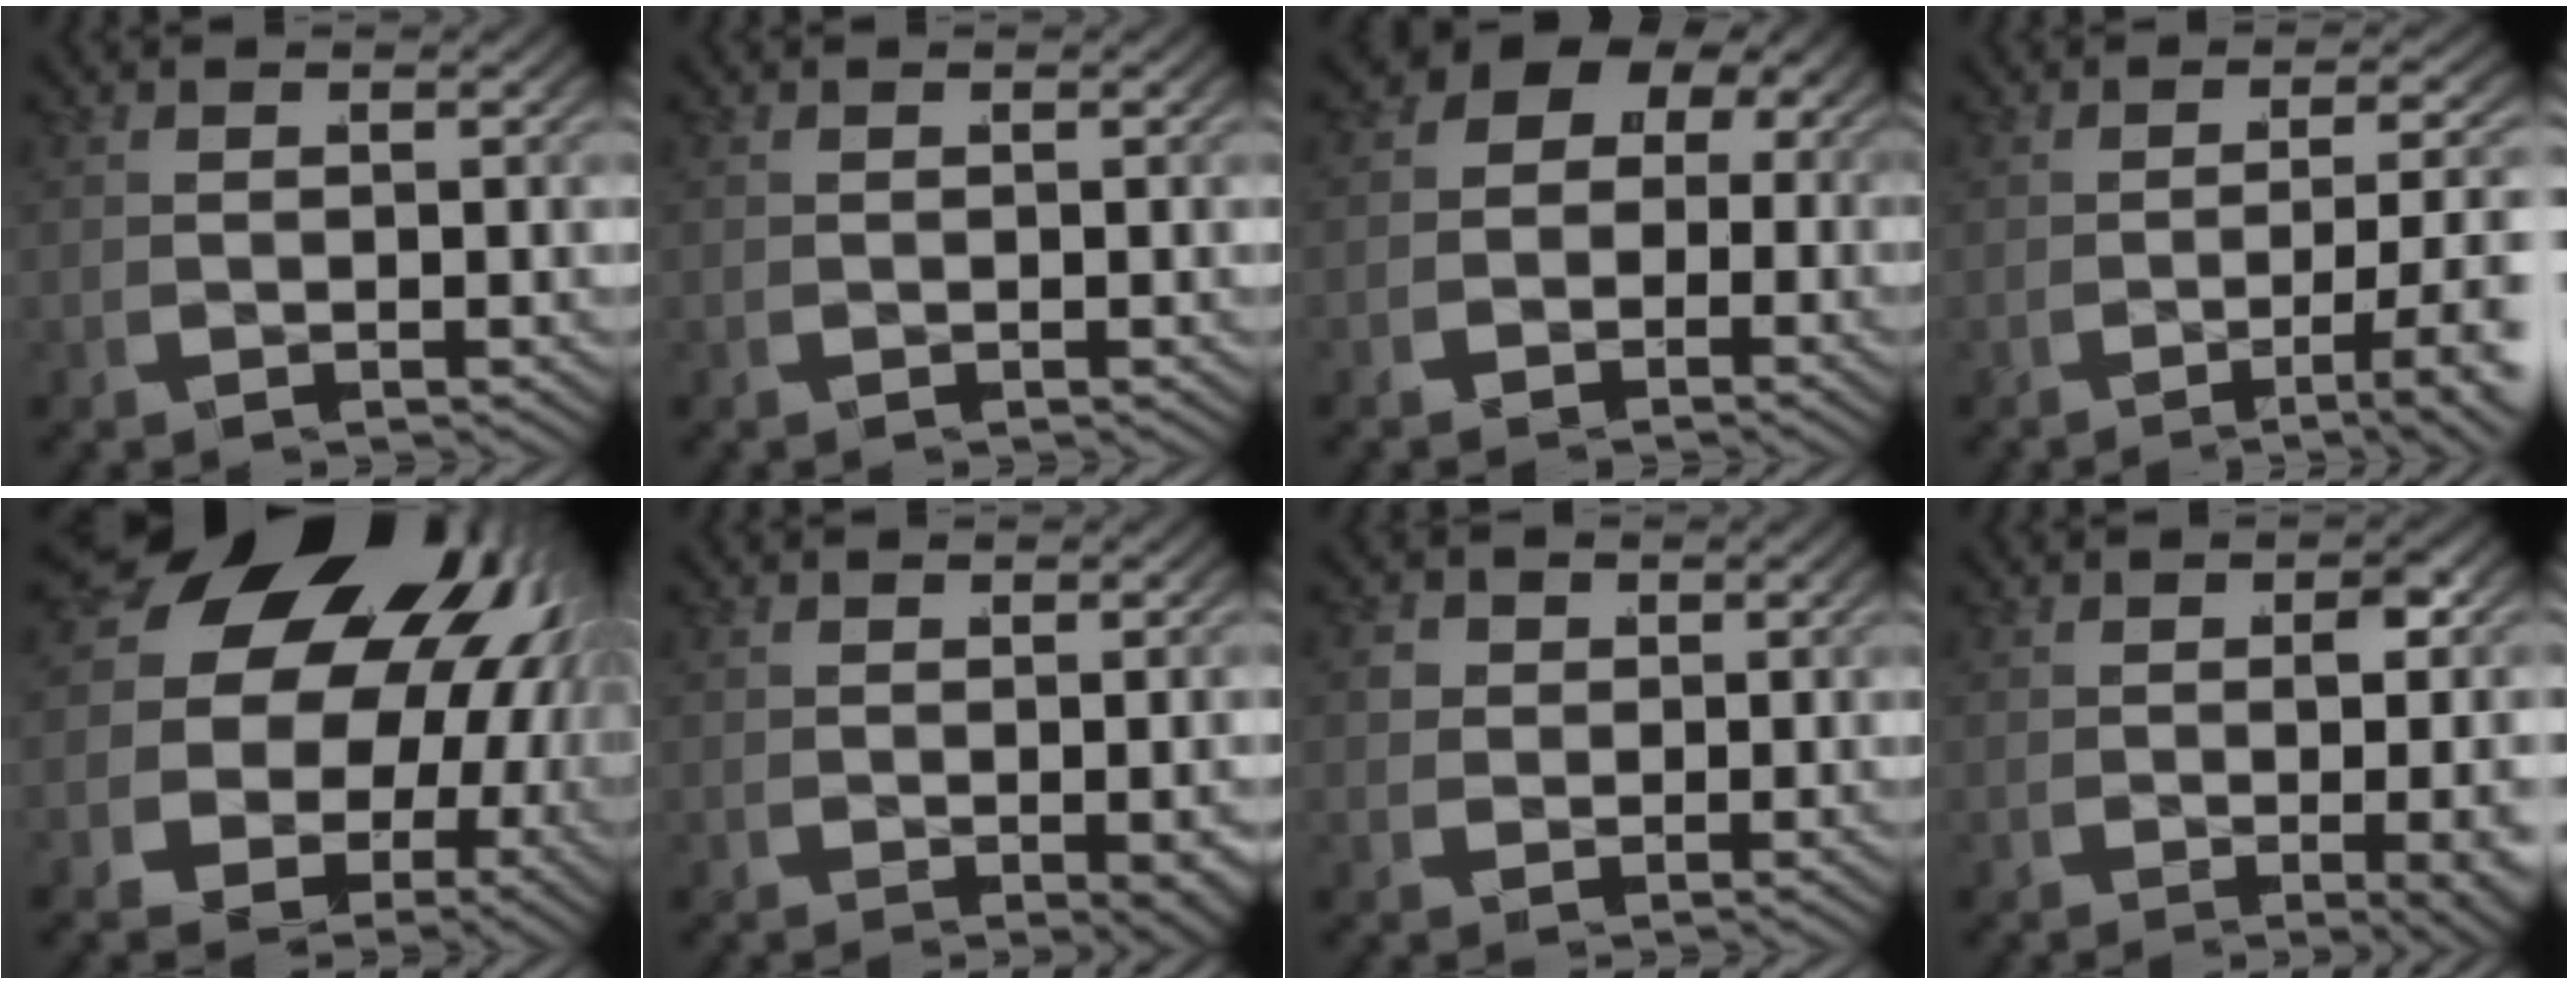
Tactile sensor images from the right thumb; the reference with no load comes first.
{"total": 0.0}
{"total": 4.7, "force": [0.0, 4.0, 2.4], "torque": [-0.059, -0.001, -0.008]}
{"total": 6.0, "force": [-2.6, 1.8, 5.1], "torque": [-0.081, 0.002, -0.046]}
{"total": 22.0, "force": [2.7, 17.2, 13.5], "torque": [-0.269, -0.021, 0.025]}
{"total": 1.4, "force": [-0.3, 0.6, 1.3], "torque": [-0.020, -0.010, 0.004]}
{"total": 2.0, "force": [0.2, 1.9, 0.6], "torque": [-0.027, -0.011, 0.007]}
{"total": 3.5, "force": [-0.5, 0.9, 3.4], "torque": [-0.042, -0.008, -0.005]}